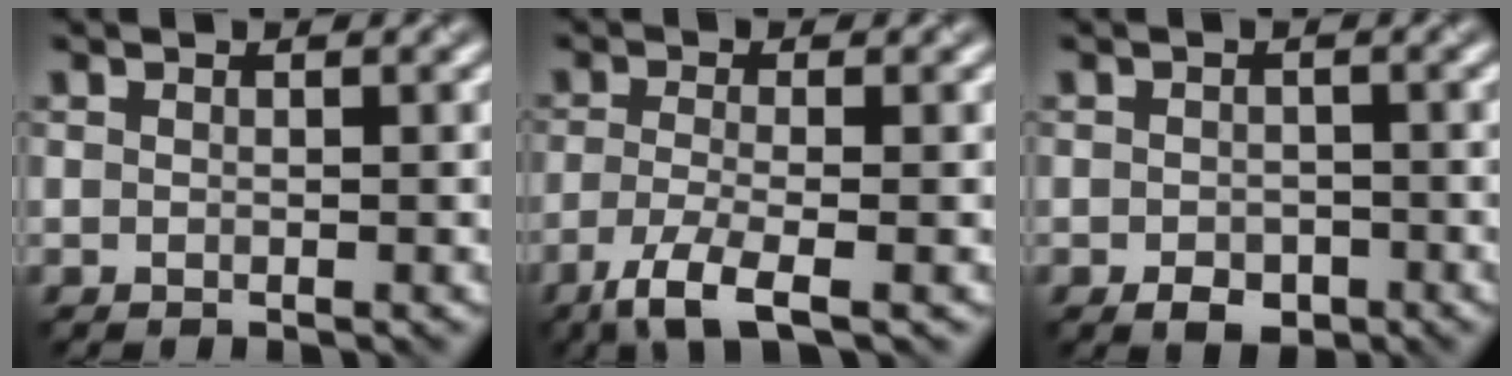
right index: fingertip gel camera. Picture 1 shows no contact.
{"total": 4.0, "force": [-2.2, 0.8, 3.3], "torque": [-0.066, -0.009, -0.055]}
{"total": 2.3, "force": [-1.1, 1.6, 1.2], "torque": [-0.014, -0.003, -0.021]}